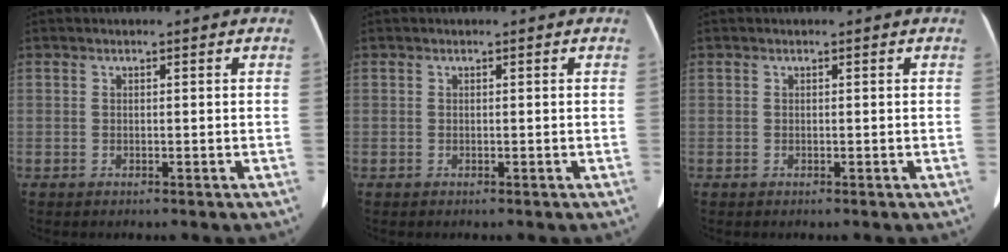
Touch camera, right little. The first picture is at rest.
{"total": 0.0}
{"total": 0.0}